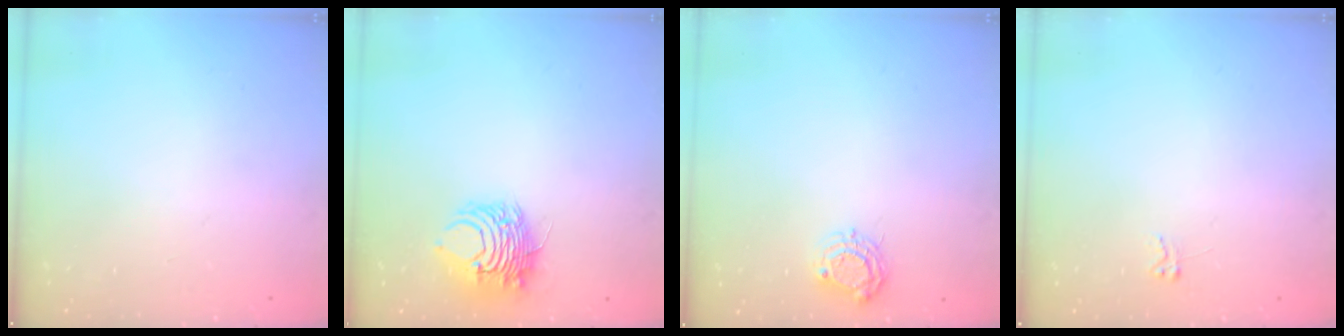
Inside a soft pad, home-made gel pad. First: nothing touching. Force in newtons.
{"total": 8.9, "press": 8.9, "slide": 0.3}
{"total": 6.8, "press": 6.7, "slide": 0.6}
{"total": 2.6, "press": 2.6, "slide": 0.4}